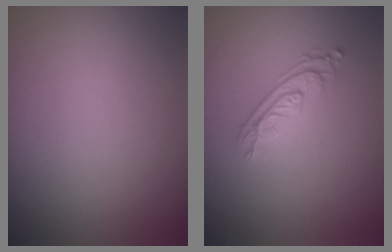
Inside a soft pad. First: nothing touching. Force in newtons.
{"total": 2.8, "press": 2.2, "slide": 1.7}